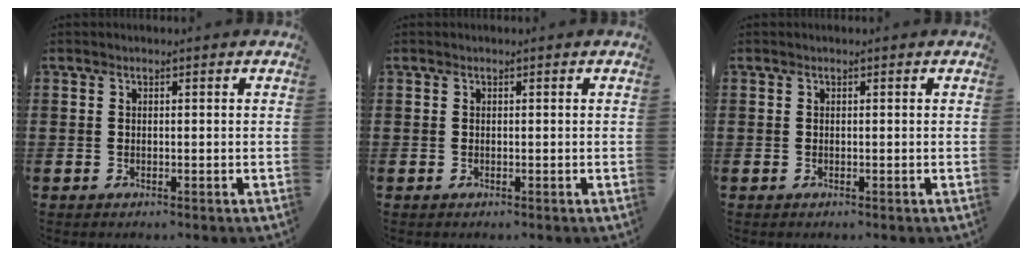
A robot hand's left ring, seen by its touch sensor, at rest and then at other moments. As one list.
[{"total": 0.0}, {"total": 0.0}]